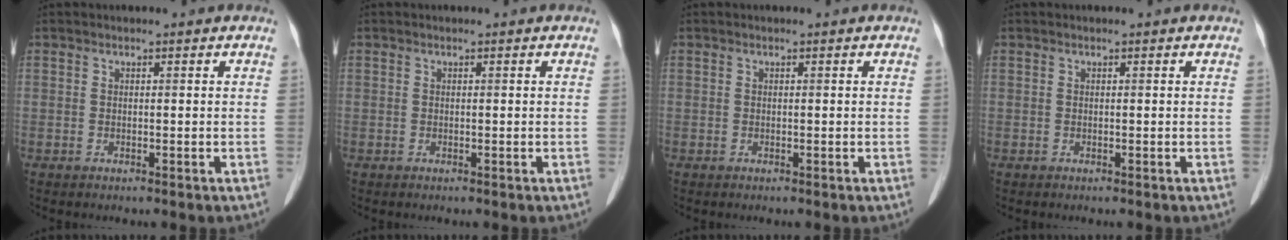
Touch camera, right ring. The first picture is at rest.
{"total": 0.0}
{"total": 0.0}
{"total": 0.0}